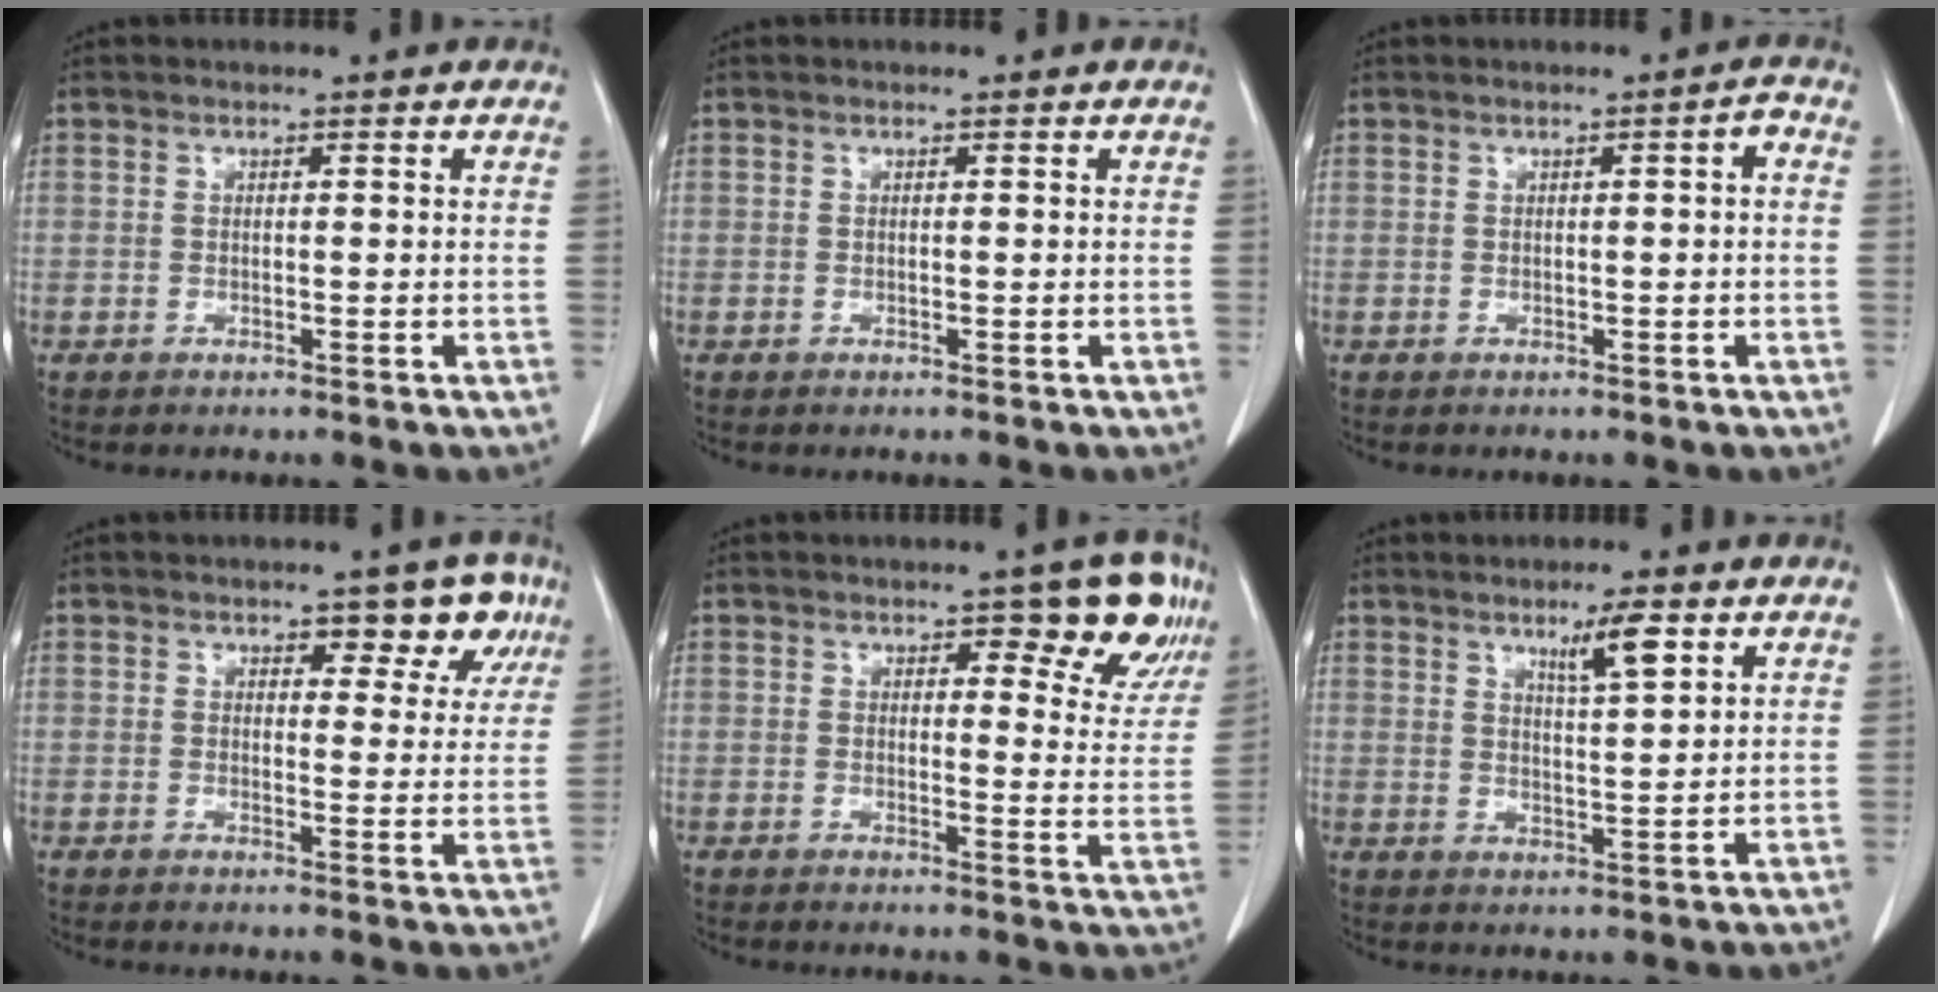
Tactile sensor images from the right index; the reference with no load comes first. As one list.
[{"total": 0.0}, {"total": 1.5, "force": [0.1, 0.2, 1.5], "torque": [-0.020, 0.005, 0.001]}, {"total": 6.2, "force": [3.8, 3.1, 3.7], "torque": [-0.023, 0.004, 0.042]}, {"total": 8.4, "force": [5.2, 3.0, 5.9], "torque": [-0.052, -0.005, 0.057]}, {"total": 5.1, "force": [3.0, 0.4, 4.1], "torque": [-0.068, -0.001, 0.053]}]